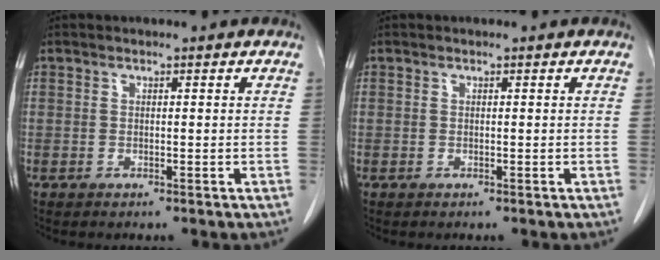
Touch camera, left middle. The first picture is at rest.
{"total": 0.0}